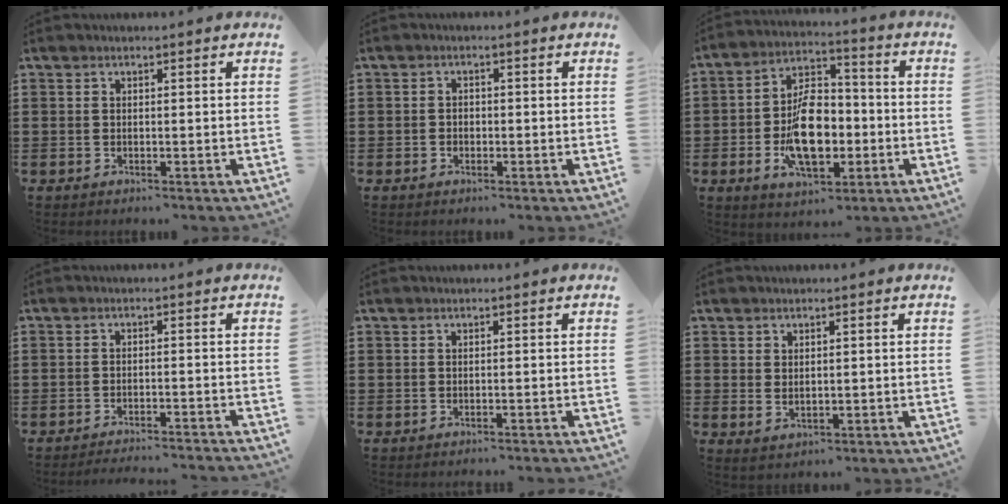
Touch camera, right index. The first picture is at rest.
{"total": 1.1, "force": [-0.4, 0.8, 0.6], "torque": [-0.015, 0.000, -0.007]}
{"total": 11.1, "force": [-2.4, 6.1, 9.0], "torque": [-0.162, 0.005, -0.043]}
{"total": 2.4, "force": [-2.4, -0.5, 0.3], "torque": [-0.009, -0.002, -0.049]}
{"total": 0.6, "force": [-0.5, -0.1, 0.1], "torque": [-0.005, -0.005, -0.010]}
{"total": 1.3, "force": [0.8, 0.8, 0.7], "torque": [-0.014, 0.004, 0.015]}